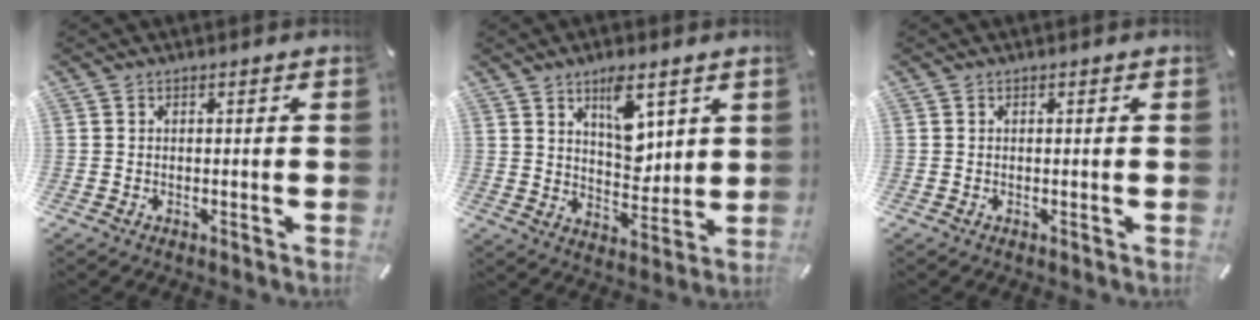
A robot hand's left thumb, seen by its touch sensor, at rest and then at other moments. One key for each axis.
{"total": 10.2, "fx": 5.2, "fy": 5.8, "fz": 6.6, "tx": -0.088, "ty": -0.027, "tz": 0.089}
{"total": 0.0}